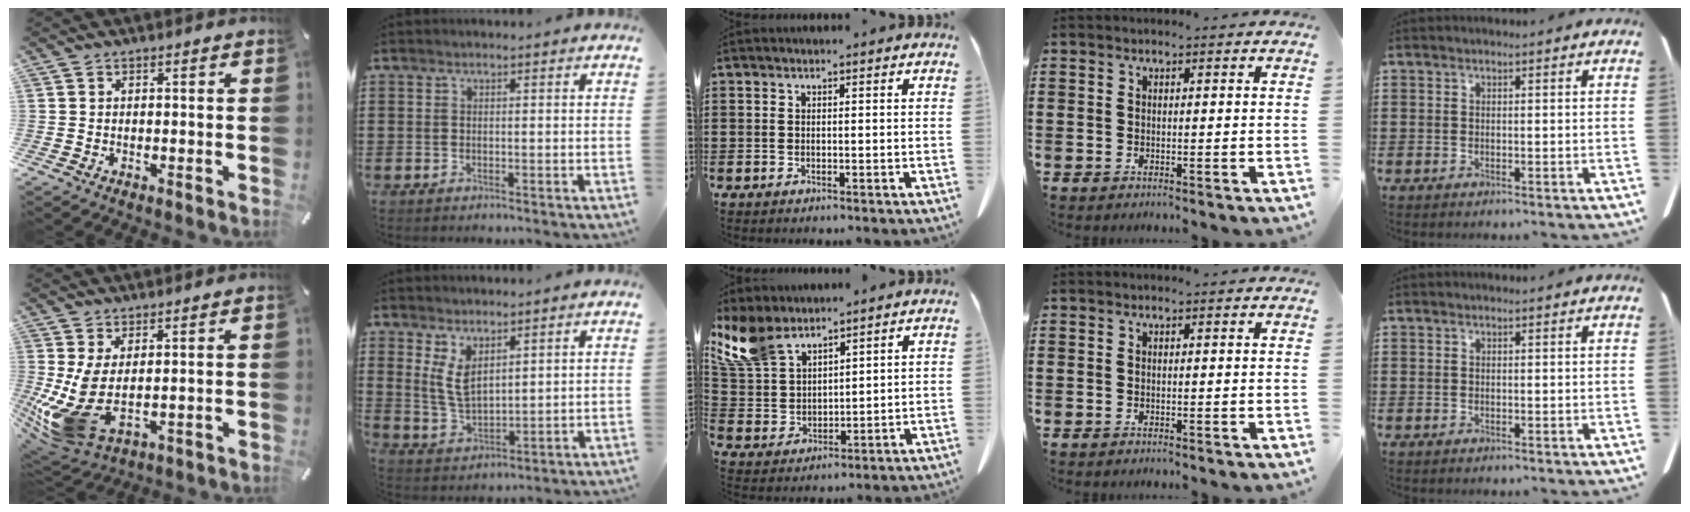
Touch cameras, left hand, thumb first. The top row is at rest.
{"thumb": {"total": 9.9, "force": [-0.4, 5.1, 8.5], "torque": [-0.198, -0.026, 0.000]}, "index": {"total": 5.7, "force": [3.1, 2.7, 3.8], "torque": [-0.090, -0.006, 0.056]}, "middle": {"total": 8.0, "force": [6.3, 3.5, 3.5], "torque": [-0.103, -0.016, 0.120]}}